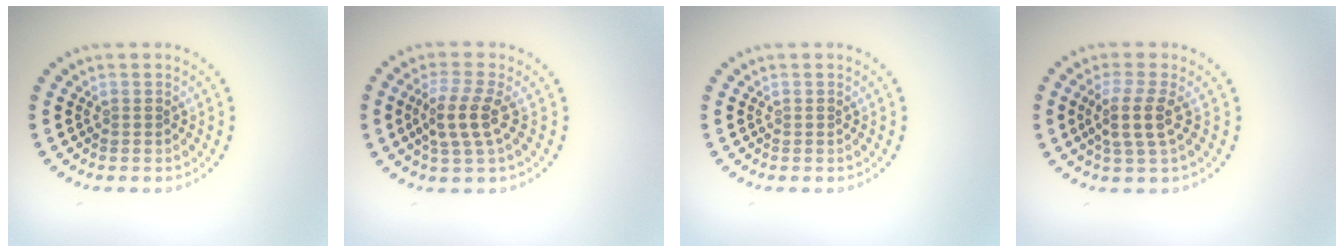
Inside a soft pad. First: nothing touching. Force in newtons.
{"total": 3.0, "press": 2.6, "slide": 1.5}
{"total": 0.0}
{"total": 2.8, "press": 2.3, "slide": 1.6}